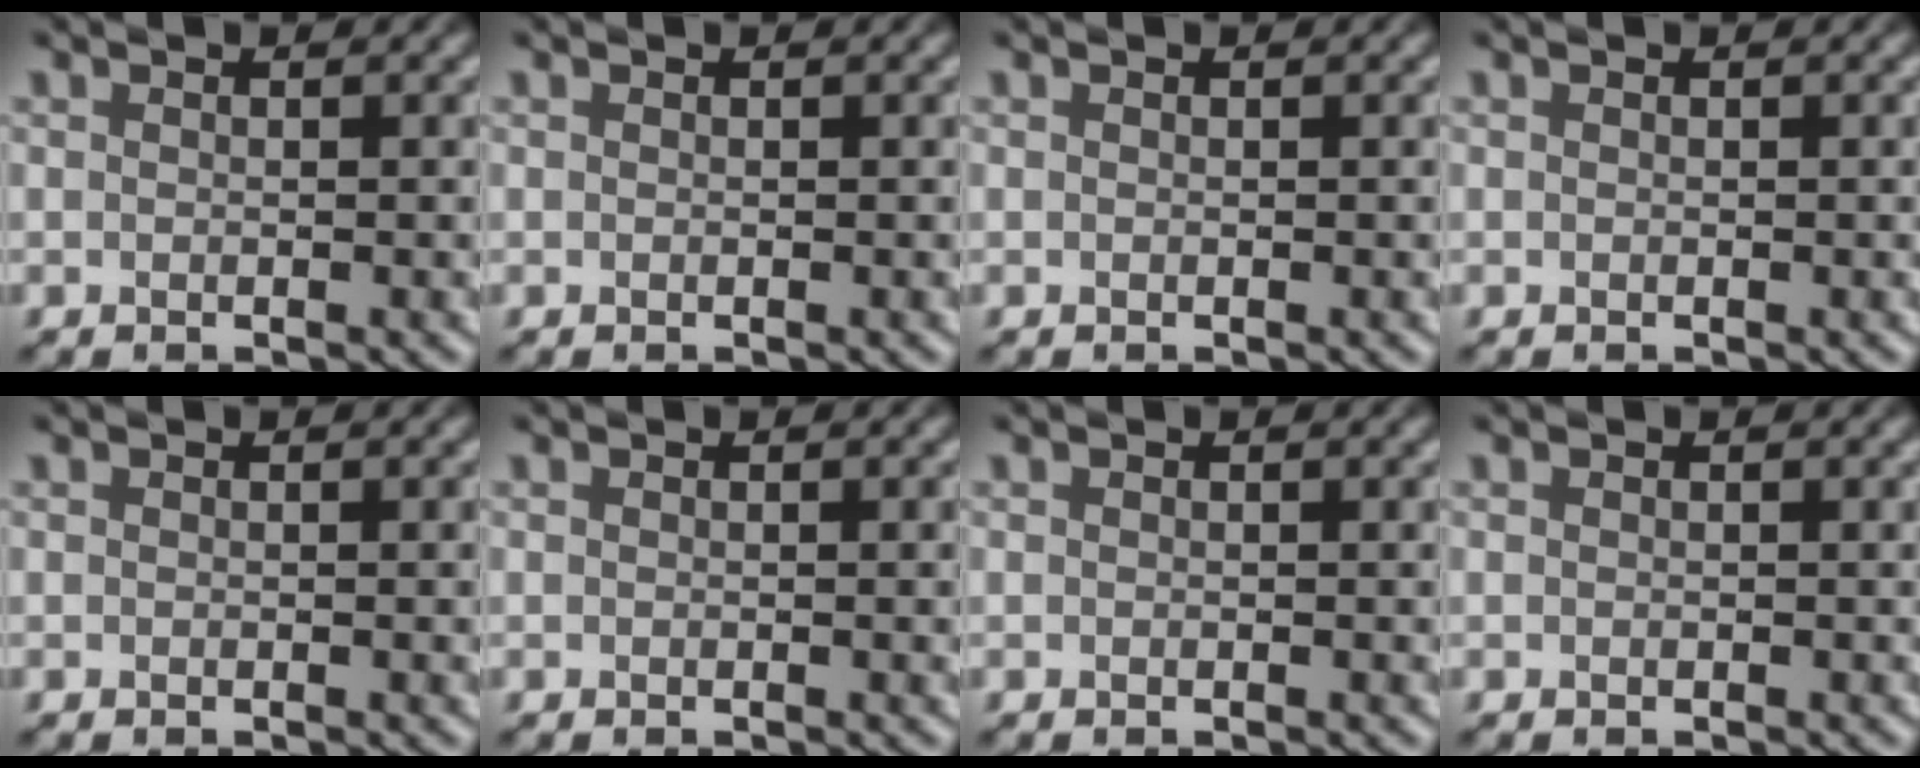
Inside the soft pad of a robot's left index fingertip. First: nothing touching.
{"total": 0.0}
{"total": 0.0}
{"total": 0.0}
{"total": 0.5, "force": [0.0, 0.1, 0.5], "torque": [-0.006, 0.001, 0.001]}
{"total": 0.8, "force": [0.0, 0.1, 0.8], "torque": [-0.008, 0.001, 0.000]}
{"total": 0.0}
{"total": 0.0}